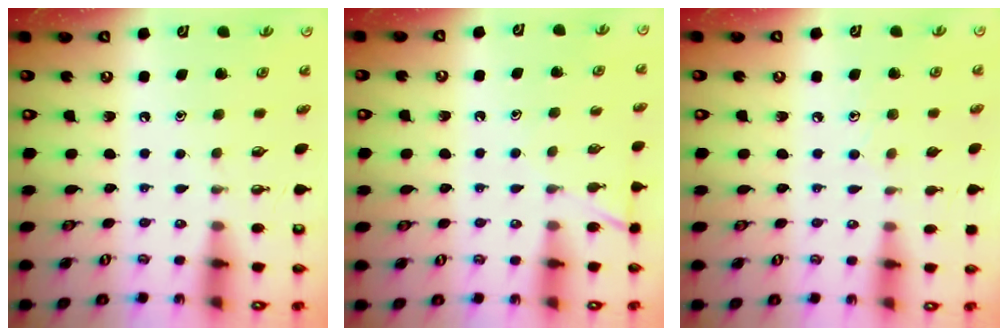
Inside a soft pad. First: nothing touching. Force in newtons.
{"total": 6.4, "press": 6.4, "slide": 0.3}
{"total": 6.2, "press": 6.2, "slide": 0.6}